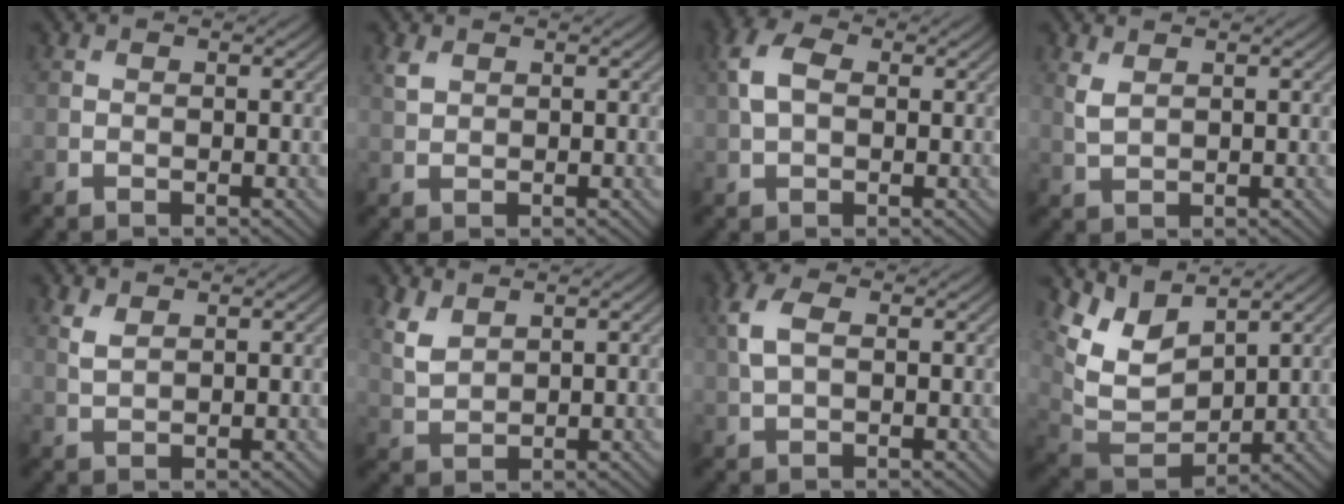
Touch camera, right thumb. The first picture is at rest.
{"total": 1.6, "force": [1.0, 0.9, 0.8], "torque": [-0.024, 0.000, 0.024]}
{"total": 4.7, "force": [0.9, 2.9, 3.5], "torque": [-0.086, 0.010, 0.011]}
{"total": 2.2, "force": [1.2, 0.9, 1.6], "torque": [-0.046, -0.002, 0.029]}
{"total": 2.1, "force": [1.4, 0.9, 1.4], "torque": [-0.039, -0.001, 0.033]}
{"total": 3.8, "force": [2.5, 1.8, 2.1], "torque": [-0.060, 0.000, 0.059]}
{"total": 4.2, "force": [1.0, 2.2, 3.4], "torque": [-0.090, 0.007, 0.017]}
{"total": 8.6, "force": [4.8, 4.6, 5.5], "torque": [-0.137, -0.008, 0.099]}